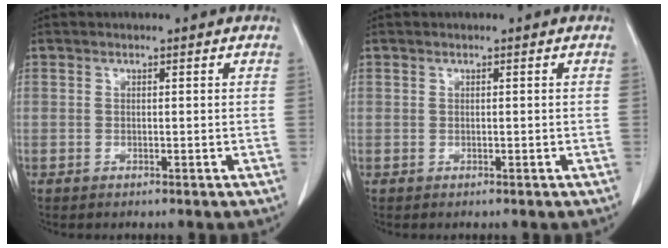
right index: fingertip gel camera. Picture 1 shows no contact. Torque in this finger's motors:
{"motor_torque": [0.00, 0.00, 0.00, 0.00]}